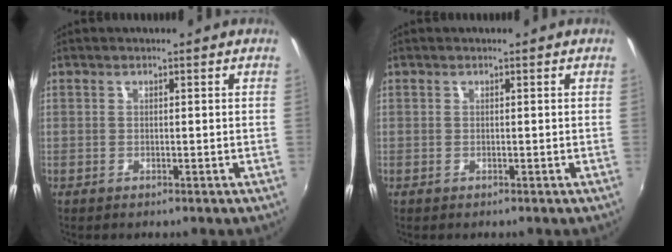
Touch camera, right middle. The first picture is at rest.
{"total": 0.0}